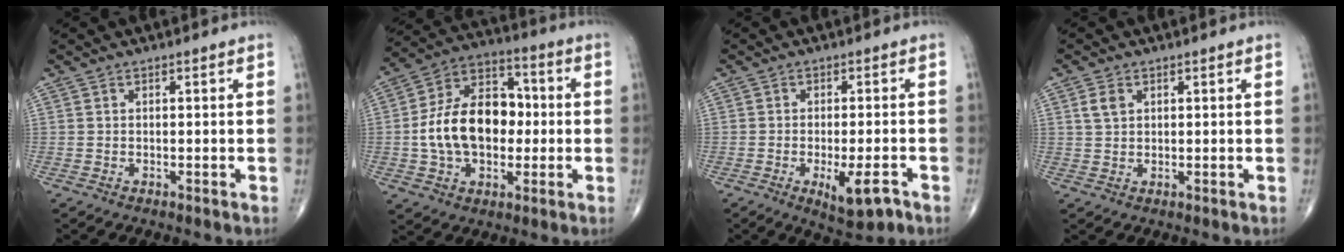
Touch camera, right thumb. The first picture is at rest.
{"total": 17.6, "force": [-0.8, 11.8, 13.1], "torque": [-0.203, 0.034, -0.016]}
{"total": 7.0, "force": [-3.1, 2.2, 5.9], "torque": [-0.087, 0.000, -0.041]}
{"total": 2.7, "force": [1.1, 1.8, 1.6], "torque": [-0.029, 0.001, 0.023]}